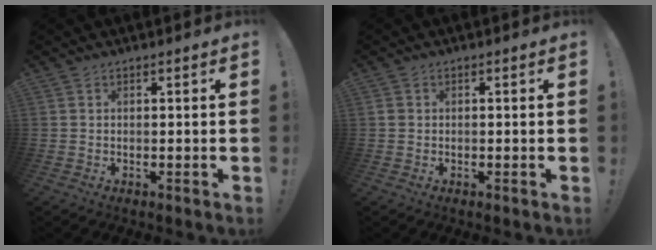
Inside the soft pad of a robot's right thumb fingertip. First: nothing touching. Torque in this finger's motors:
{"motor_torque": [-0.28, -0.04, -0.08, 0.15, 0.00]}